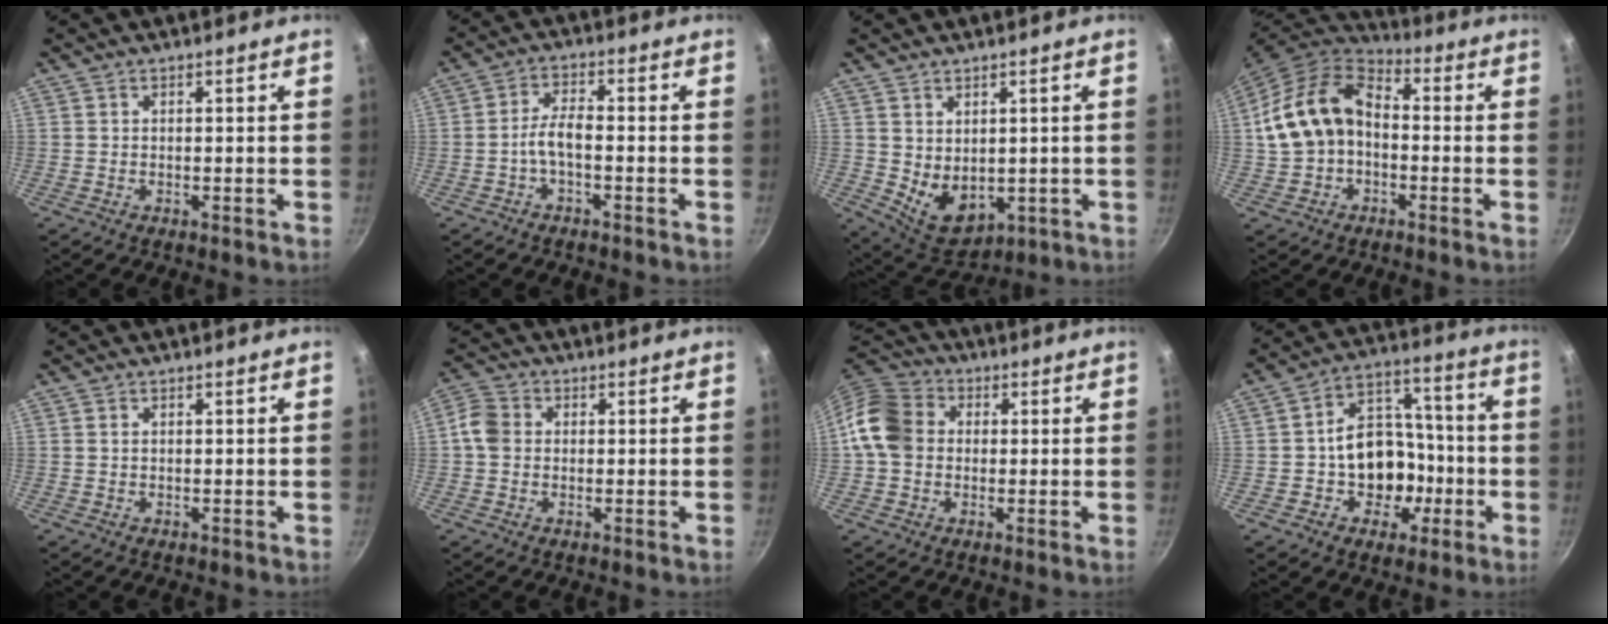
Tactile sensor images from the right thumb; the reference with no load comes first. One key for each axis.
{"total": 4.2, "fx": -1.7, "fy": 1.4, "fz": 3.6, "tx": -0.076, "ty": 0.024, "tz": -0.039}
{"total": 7.9, "fx": 0.7, "fy": 5.5, "fz": 5.7, "tx": -0.071, "ty": -0.023, "tz": 0.037}
{"total": 15.3, "fx": -0.1, "fy": 10.9, "fz": 10.7, "tx": -0.182, "ty": 0.041, "tz": -0.010}
{"total": 0.6, "fx": 0.1, "fy": 0.4, "fz": 0.4, "tx": -0.008, "ty": 0.001, "tz": 0.003}
{"total": 5.0, "fx": 0.1, "fy": 4.2, "fz": 2.7, "tx": -0.044, "ty": 0.011, "tz": -0.013}
{"total": 10.4, "fx": 0.3, "fy": 8.6, "fz": 5.9, "tx": -0.089, "ty": 0.020, "tz": -0.014}
{"total": 14.1, "fx": -3.3, "fy": 11.2, "fz": 8.0, "tx": -0.075, "ty": 0.052, "tz": -0.050}